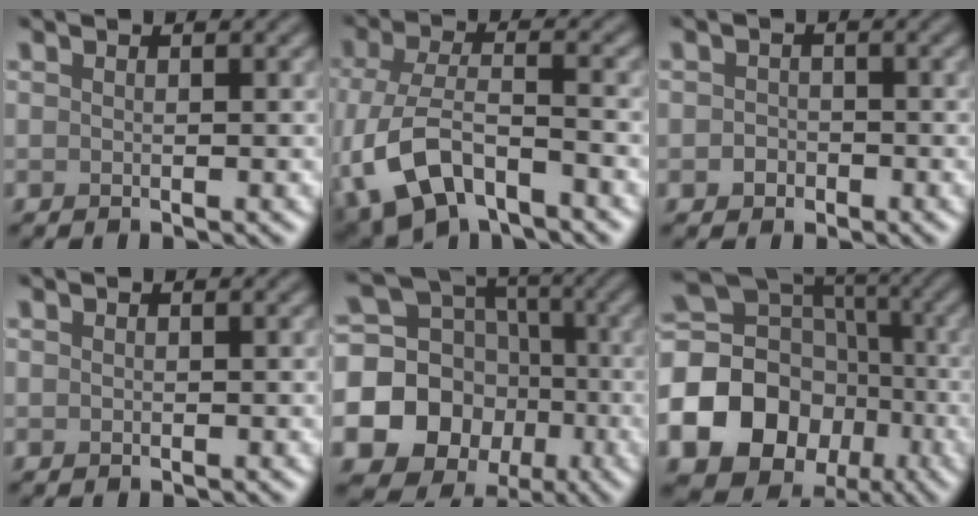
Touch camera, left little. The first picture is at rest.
{"total": 8.2, "force": [-4.1, 4.2, 5.7], "torque": [-0.127, -0.005, -0.088]}
{"total": 1.3, "force": [-0.5, 1.2, 0.3], "torque": [-0.001, 0.001, -0.013]}
{"total": 0.0}
{"total": 17.5, "force": [-4.5, 16.0, 5.6], "torque": [-0.136, -0.015, -0.084]}
{"total": 19.3, "force": [-5.6, 16.4, 8.3], "torque": [-0.175, -0.011, -0.110]}